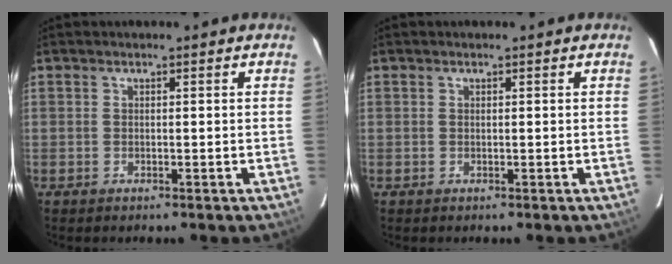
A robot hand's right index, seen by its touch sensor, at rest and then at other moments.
{"total": 0.0}